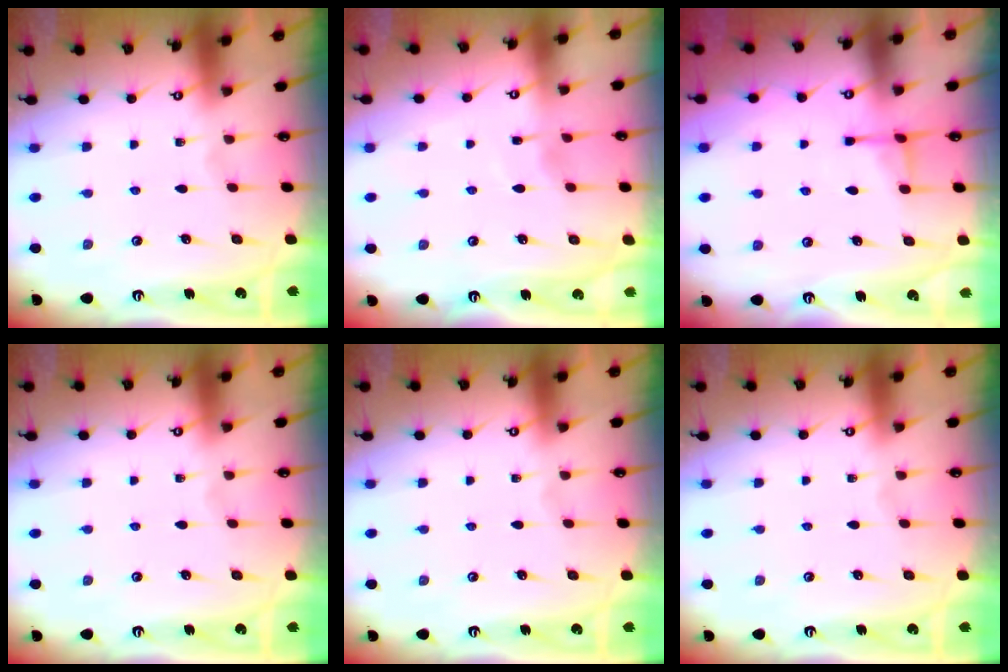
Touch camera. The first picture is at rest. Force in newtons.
{"total": 3.3, "press": 3.3, "slide": 0.4}
{"total": 4.2, "press": 4.1, "slide": 0.6}
{"total": 0.0}
{"total": 0.0}
{"total": 0.0}